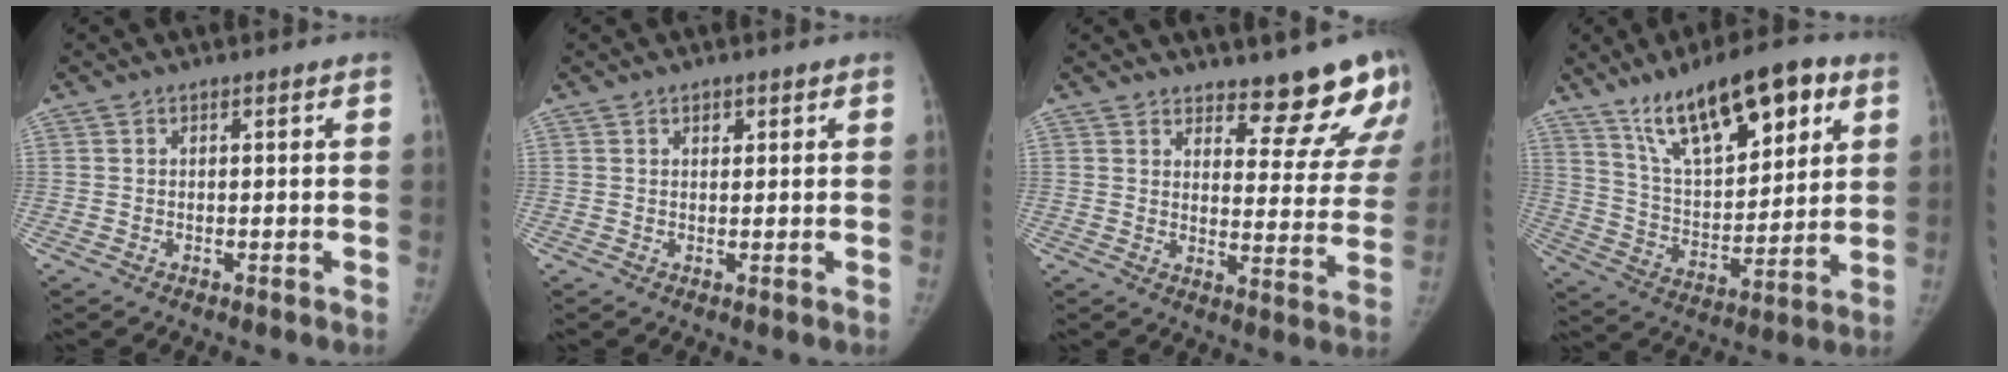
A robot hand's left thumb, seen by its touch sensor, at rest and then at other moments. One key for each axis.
{"total": 1.3, "fx": 0.7, "fy": 1.0, "fz": 0.6, "tx": 0.001, "ty": -0.003, "tz": 0.009}
{"total": 13.3, "fx": 11.4, "fy": 4.5, "fz": 5.1, "tx": -0.008, "ty": -0.091, "tz": 0.135}
{"total": 20.7, "fx": 11.6, "fy": 8.3, "fz": 15.0, "tx": -0.204, "ty": -0.039, "tz": 0.204}